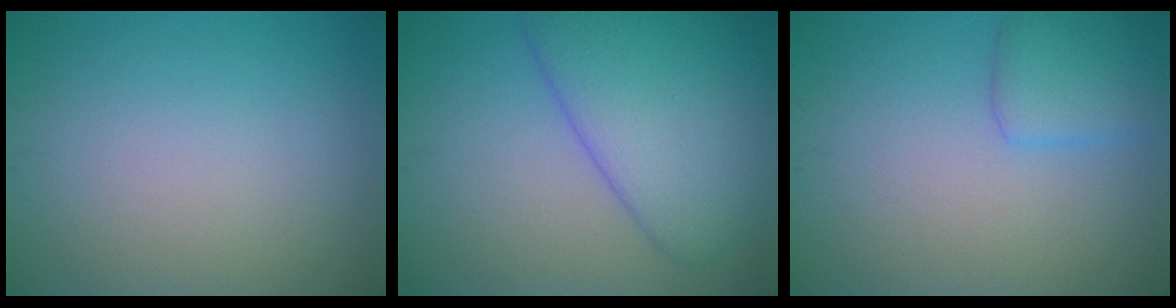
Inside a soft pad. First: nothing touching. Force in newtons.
{"total": 8.0, "press": 8.0, "slide": 0.3}
{"total": 2.7, "press": 2.7, "slide": 0.0}